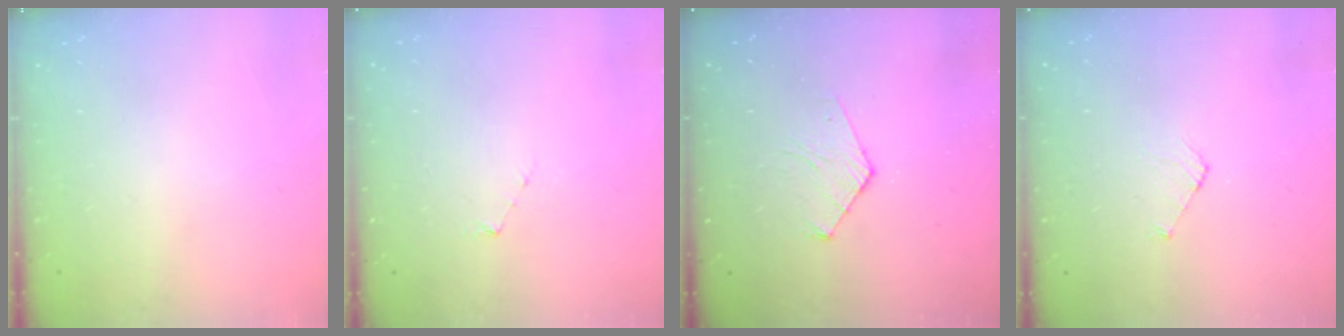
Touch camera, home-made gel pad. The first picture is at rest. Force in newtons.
{"total": 3.5, "press": 3.4, "slide": 0.3}
{"total": 4.3, "press": 4.3, "slide": 0.5}
{"total": 3.9, "press": 3.8, "slide": 0.3}